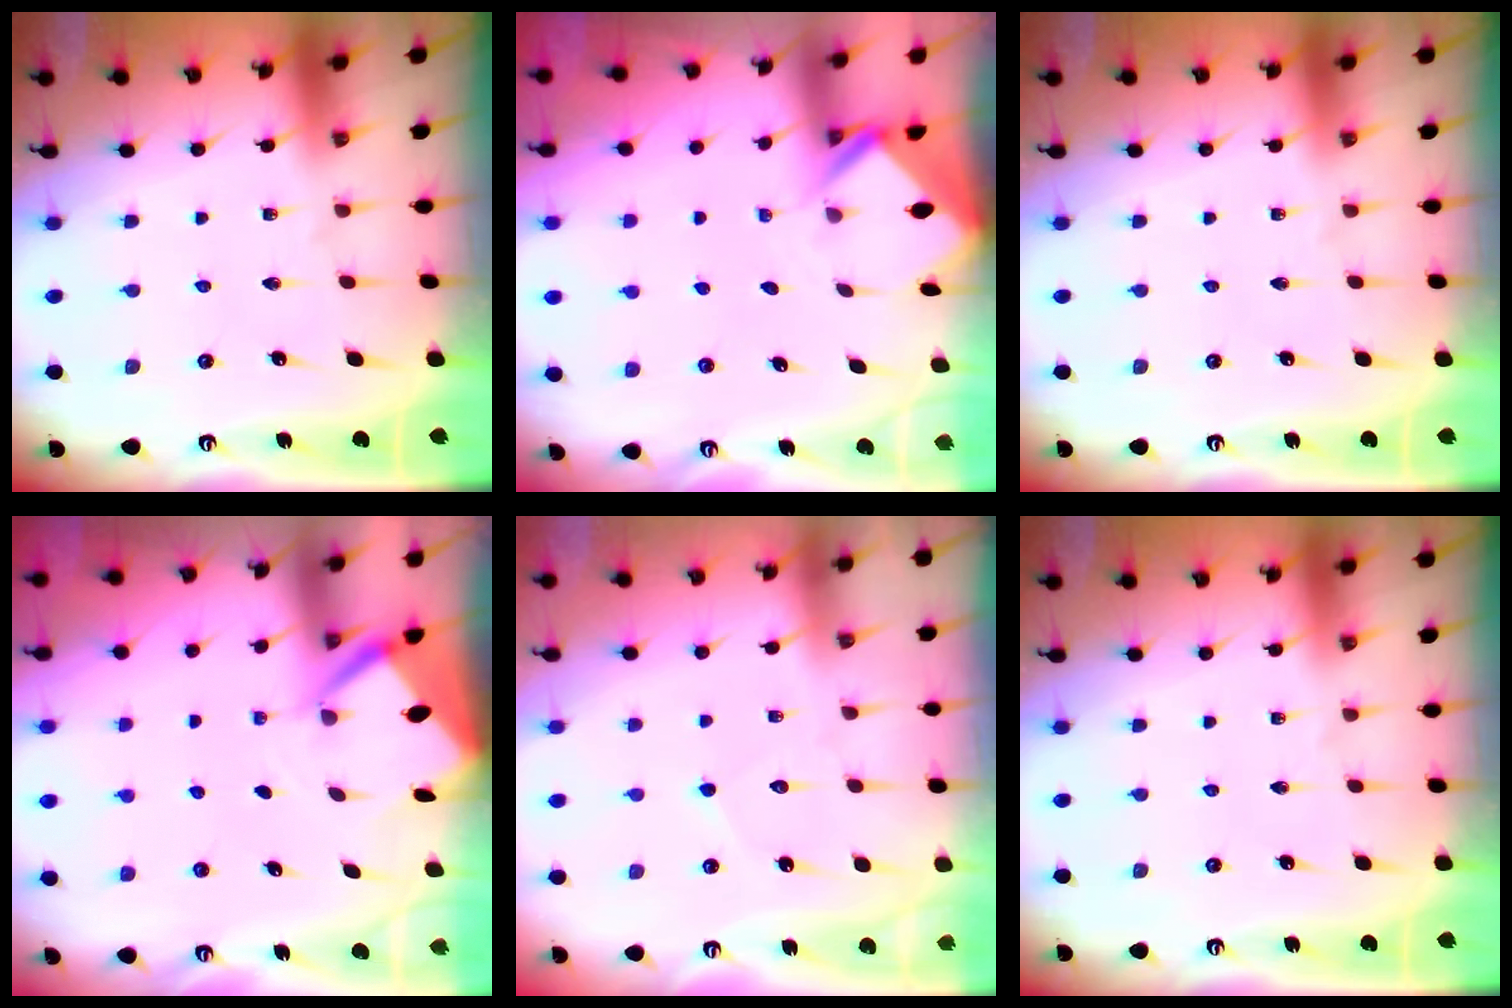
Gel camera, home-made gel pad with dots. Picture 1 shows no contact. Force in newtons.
{"total": 2.6, "press": 2.6, "slide": 0.2}
{"total": 0.0}
{"total": 3.5, "press": 3.5, "slide": 0.2}
{"total": 4.3, "press": 4.3, "slide": 0.3}
{"total": 0.0}